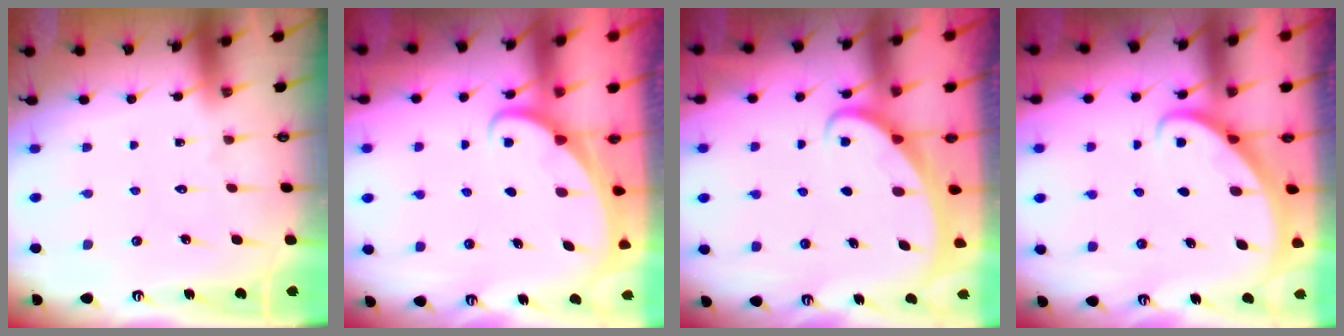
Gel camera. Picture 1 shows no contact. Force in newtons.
{"total": 1.6, "press": 1.6, "slide": 0.1}
{"total": 2.1, "press": 2.1, "slide": 0.0}
{"total": 2.9, "press": 2.9, "slide": 0.2}